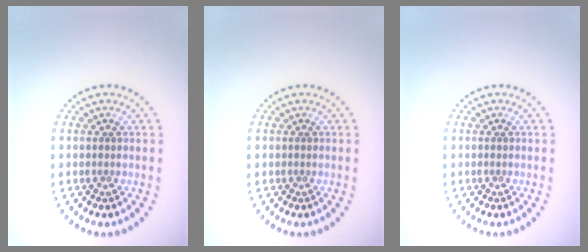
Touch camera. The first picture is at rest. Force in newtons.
{"total": 0.0}
{"total": 0.0}